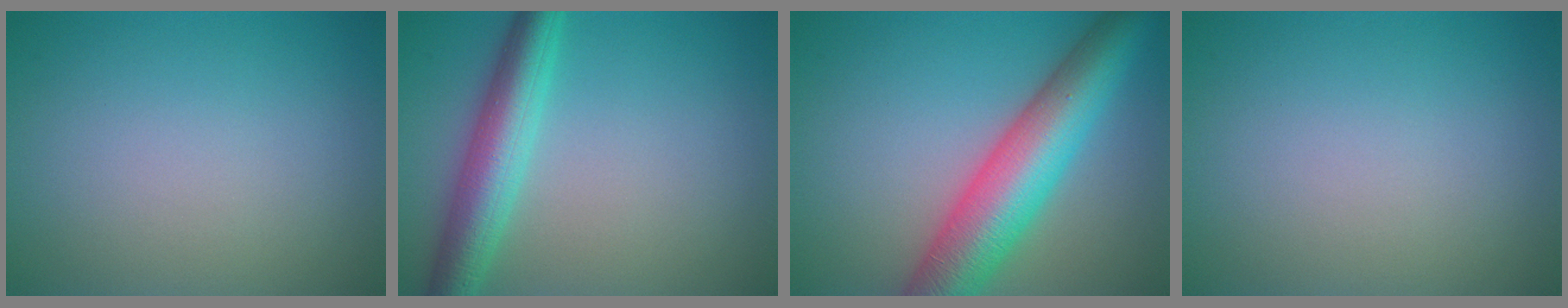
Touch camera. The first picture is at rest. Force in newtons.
{"total": 5.5, "press": 5.5, "slide": 0.1}
{"total": 9.6, "press": 9.6, "slide": 0.1}
{"total": 0.0}